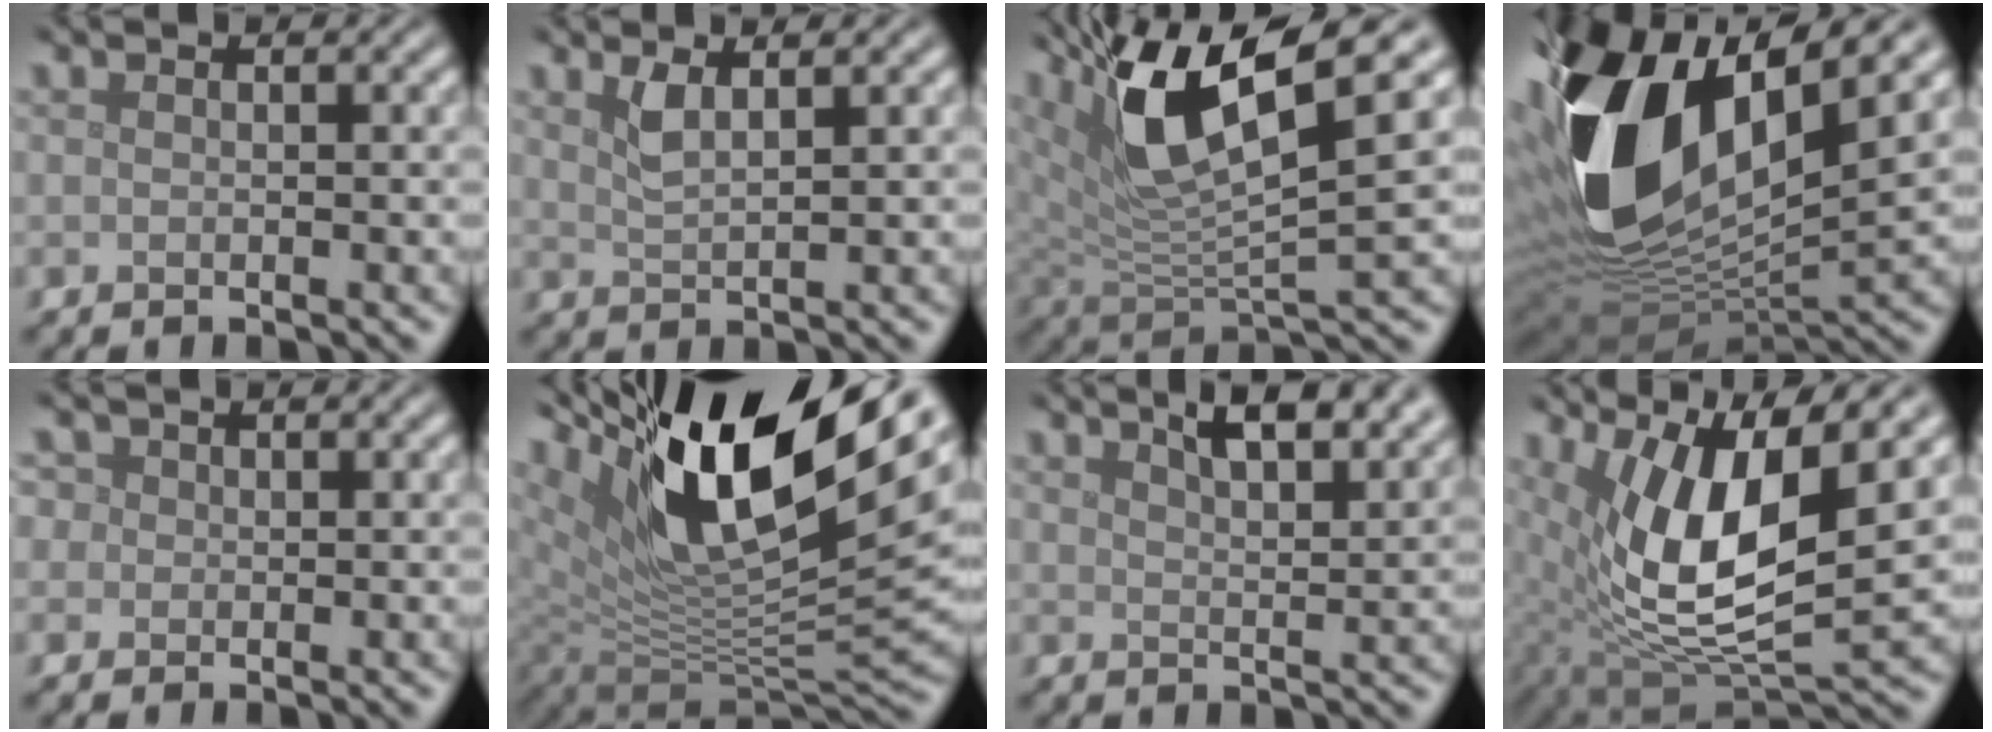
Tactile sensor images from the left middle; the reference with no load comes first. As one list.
[{"total": 1.9, "force": [1.1, 0.5, 1.4], "torque": [-0.026, -0.002, 0.020]}, {"total": 10.1, "force": [5.2, 3.0, 8.1], "torque": [-0.161, 0.000, 0.100]}, {"total": 16.3, "force": [3.6, 8.2, 13.6], "torque": [-0.303, 0.001, 0.066]}, {"total": 3.0, "force": [1.3, 2.5, 1.2], "torque": [-0.022, 0.016, 0.004]}, {"total": 16.2, "force": [8.7, 6.8, 11.9], "torque": [-0.228, 0.029, 0.151]}, {"total": 6.4, "force": [4.5, 2.0, 4.0], "torque": [-0.040, 0.022, 0.047]}, {"total": 10.5, "force": [3.5, 3.6, 9.3], "torque": [-0.181, -0.006, 0.067]}]